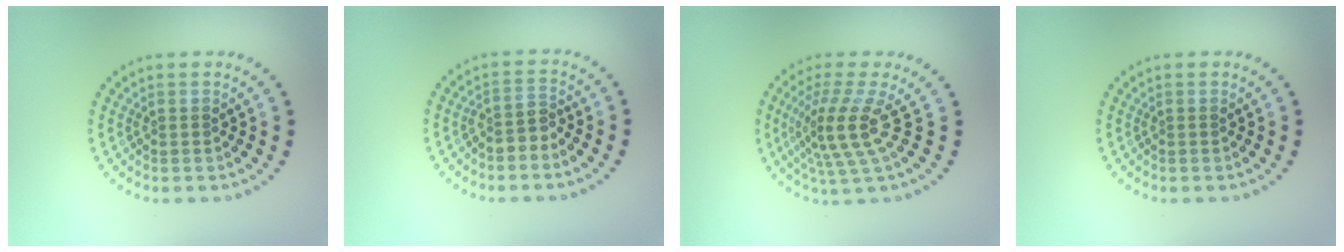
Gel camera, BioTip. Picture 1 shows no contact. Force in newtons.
{"total": 1.9, "press": 1.4, "slide": 1.2}
{"total": 4.5, "press": 3.2, "slide": 3.1}
{"total": 0.0}